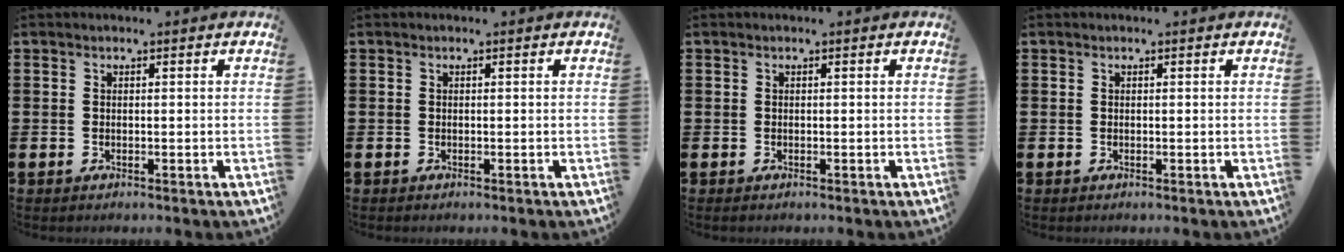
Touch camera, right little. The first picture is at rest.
{"total": 0.0}
{"total": 0.0}
{"total": 0.0}